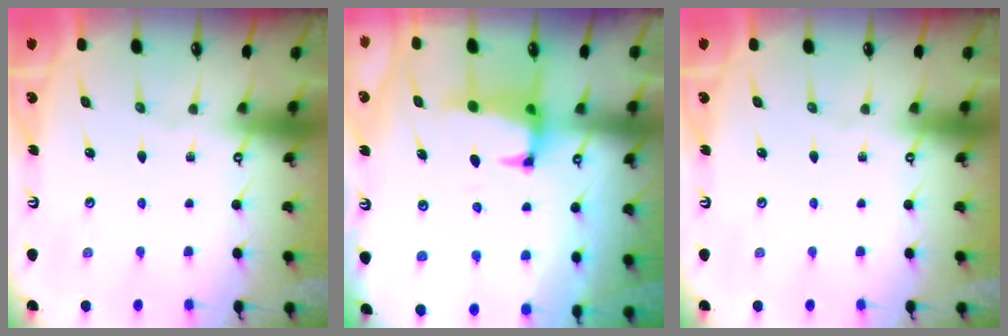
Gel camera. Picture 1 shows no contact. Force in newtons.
{"total": 1.1, "press": 0.6, "slide": 0.9}
{"total": 0.0}